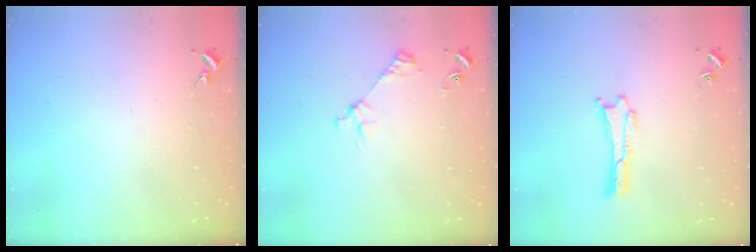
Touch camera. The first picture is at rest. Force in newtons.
{"total": 3.1, "press": 3.1, "slide": 0.3}
{"total": 0.0}